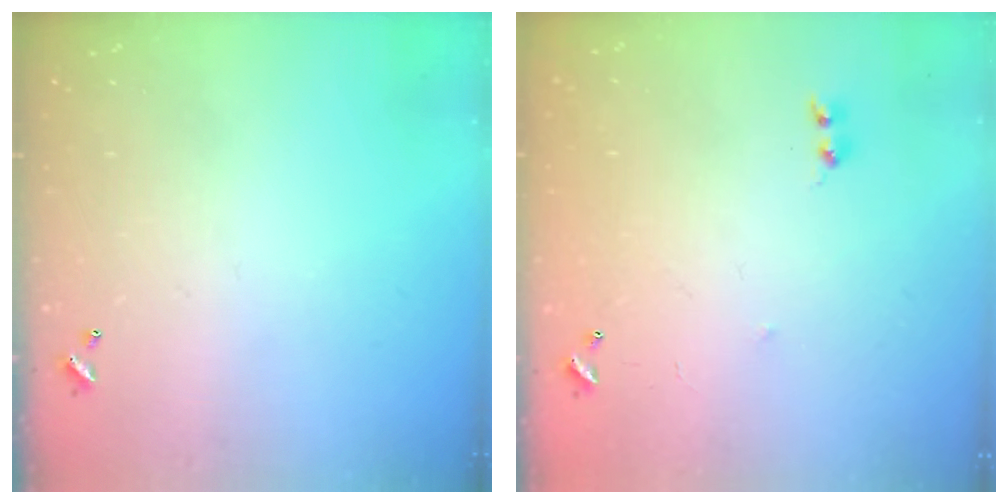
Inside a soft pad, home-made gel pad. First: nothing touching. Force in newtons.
{"total": 6.4, "press": 6.3, "slide": 0.6}